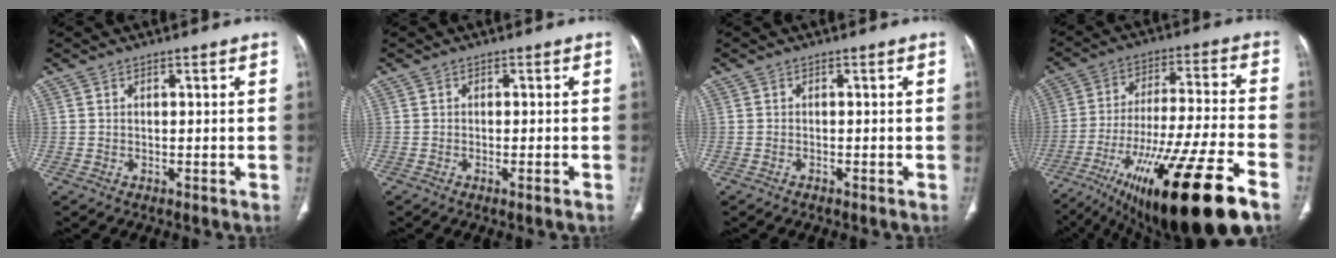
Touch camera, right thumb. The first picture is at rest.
{"total": 1.3, "force": [-0.8, 0.0, 1.1], "torque": [-0.021, -0.002, -0.012]}
{"total": 0.7, "force": [-0.6, 0.2, 0.3], "torque": [-0.013, 0.002, -0.007]}
{"total": 26.5, "force": [-15.4, 4.6, 21.0], "torque": [-0.339, 0.025, -0.250]}